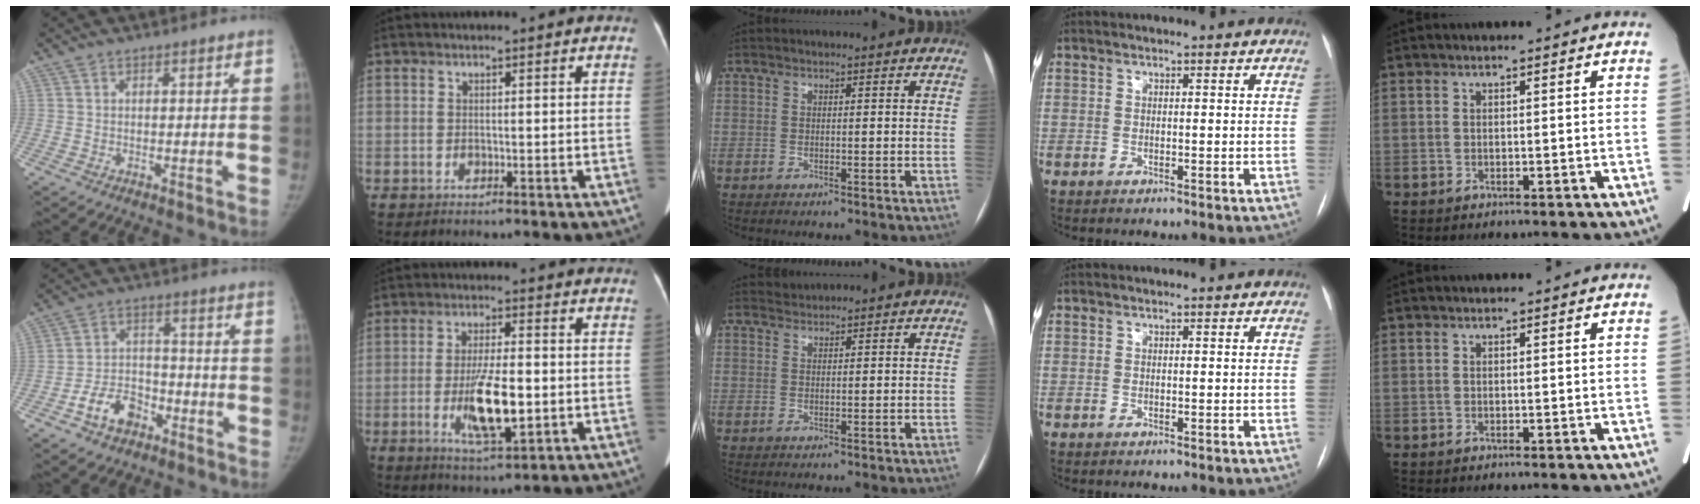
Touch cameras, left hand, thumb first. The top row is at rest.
{"thumb": {"total": 8.3, "force": [-4.6, 5.6, 4.2], "torque": [-0.057, 0.035, -0.079]}, "index": {"total": 9.3, "force": [-1.9, 2.1, 8.9], "torque": [-0.167, -0.012, -0.029]}, "middle": {"total": 1.1, "force": [1.0, 0.0, -0.5], "torque": [-0.001, 0.006, 0.020]}}